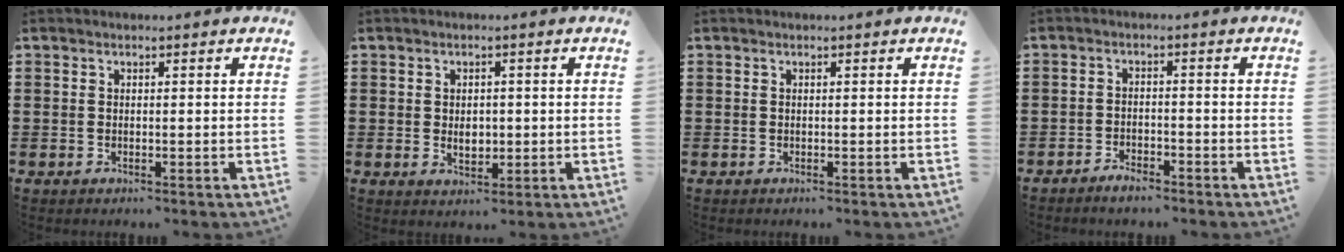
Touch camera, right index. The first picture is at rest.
{"total": 2.8, "force": [0.1, 1.8, 2.1], "torque": [-0.036, 0.003, -0.001]}
{"total": 0.0}
{"total": 2.2, "force": [-2.1, 0.6, 0.3], "torque": [-0.009, 0.005, -0.043]}